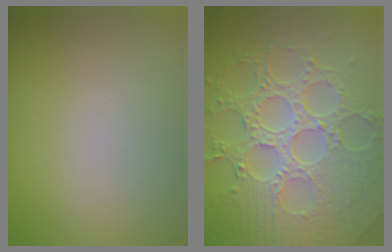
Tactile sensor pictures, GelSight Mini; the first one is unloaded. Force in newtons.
{"total": 8.2, "press": 6.0, "slide": 5.5}